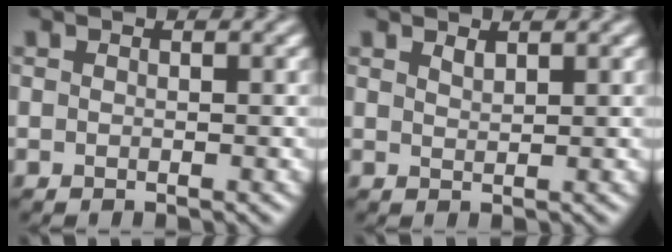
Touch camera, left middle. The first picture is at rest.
{"total": 0.9, "force": [0.8, 0.2, 0.3], "torque": [-0.004, -0.002, 0.016]}